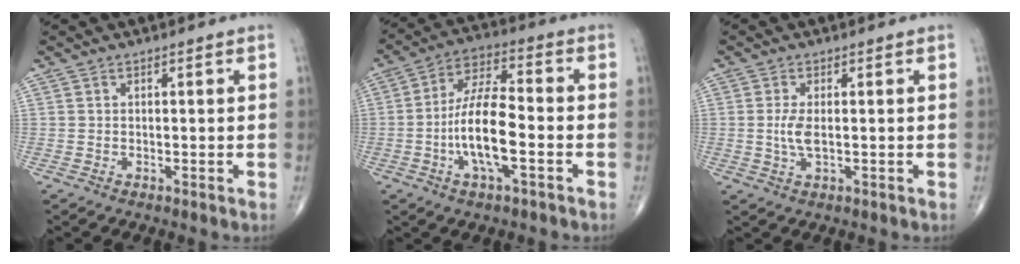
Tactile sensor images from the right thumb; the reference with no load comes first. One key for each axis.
{"total": 12.9, "fx": -3.3, "fy": 4.3, "fz": 11.7, "tx": -0.225, "ty": 0.032, "tz": -0.064}
{"total": 3.3, "fx": 0.0, "fy": 1.2, "fz": 3.1, "tx": -0.074, "ty": -0.004, "tz": 0.000}